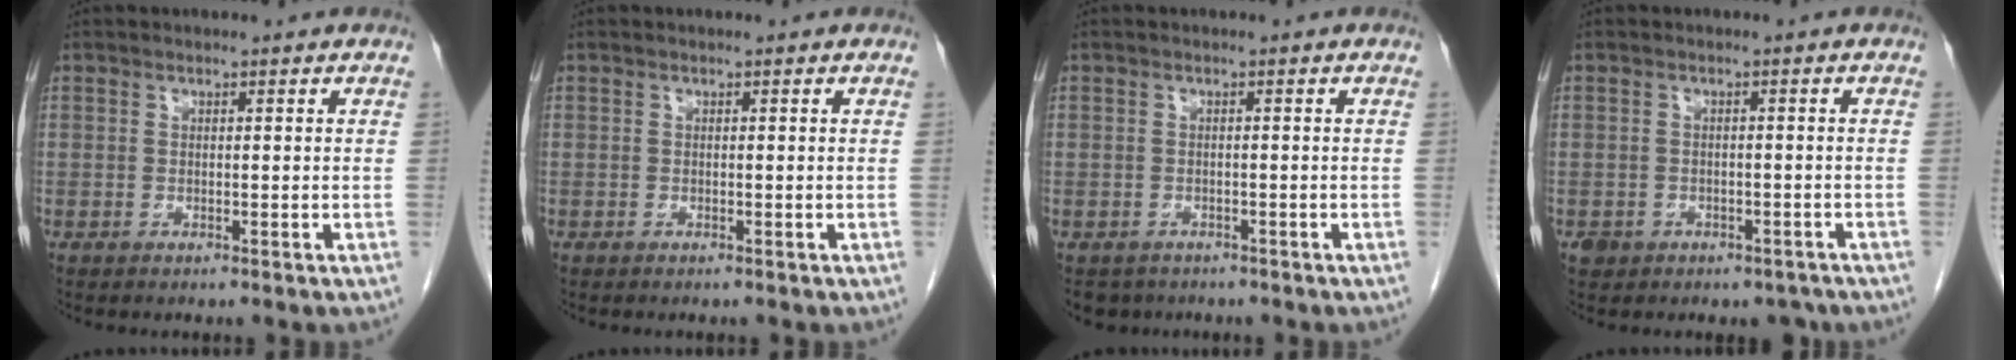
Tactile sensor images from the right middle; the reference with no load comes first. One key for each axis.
{"total": 0.0}
{"total": 3.4, "fx": -2.7, "fy": 2.0, "fz": 0.3, "tx": -0.007, "ty": -0.002, "tz": -0.039}
{"total": 4.2, "fx": -2.8, "fy": 3.0, "fz": 0.5, "tx": 0.001, "ty": 0.014, "tz": -0.034}